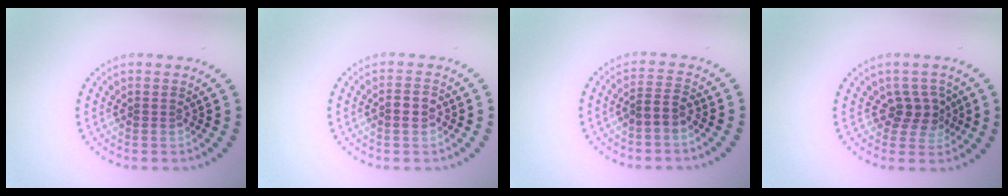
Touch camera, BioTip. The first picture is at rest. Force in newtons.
{"total": 1.6, "press": 1.6, "slide": 0.3}
{"total": 1.8, "press": 1.4, "slide": 1.2}
{"total": 2.4, "press": 2.0, "slide": 1.3}